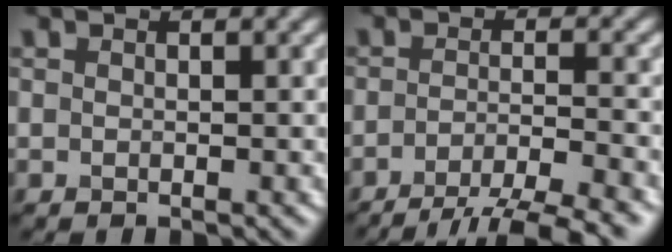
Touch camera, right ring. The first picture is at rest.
{"total": 6.6, "force": [-4.6, 1.3, 4.5], "torque": [-0.066, 0.003, -0.073]}